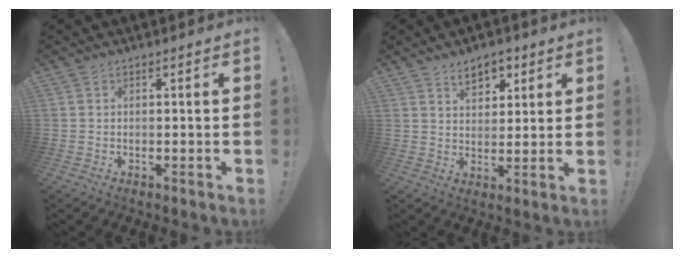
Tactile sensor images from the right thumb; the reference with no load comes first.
{"total": 7.1, "force": [4.5, 4.5, 3.3], "torque": [-0.037, -0.020, 0.080]}